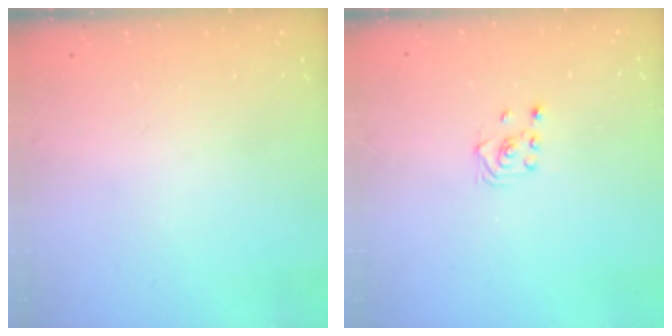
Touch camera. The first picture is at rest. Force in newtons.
{"total": 1.6, "press": 1.4, "slide": 0.9}